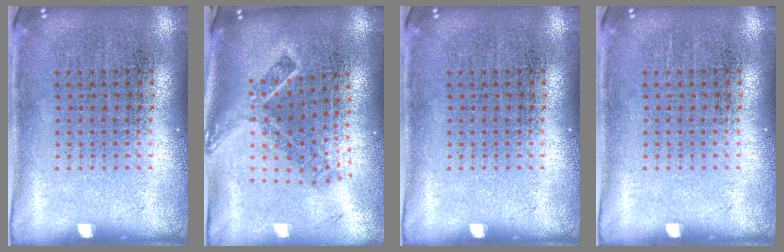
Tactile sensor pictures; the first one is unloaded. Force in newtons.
{"total": 2.1, "press": 1.4, "slide": 1.5}
{"total": 0.0}
{"total": 0.0}